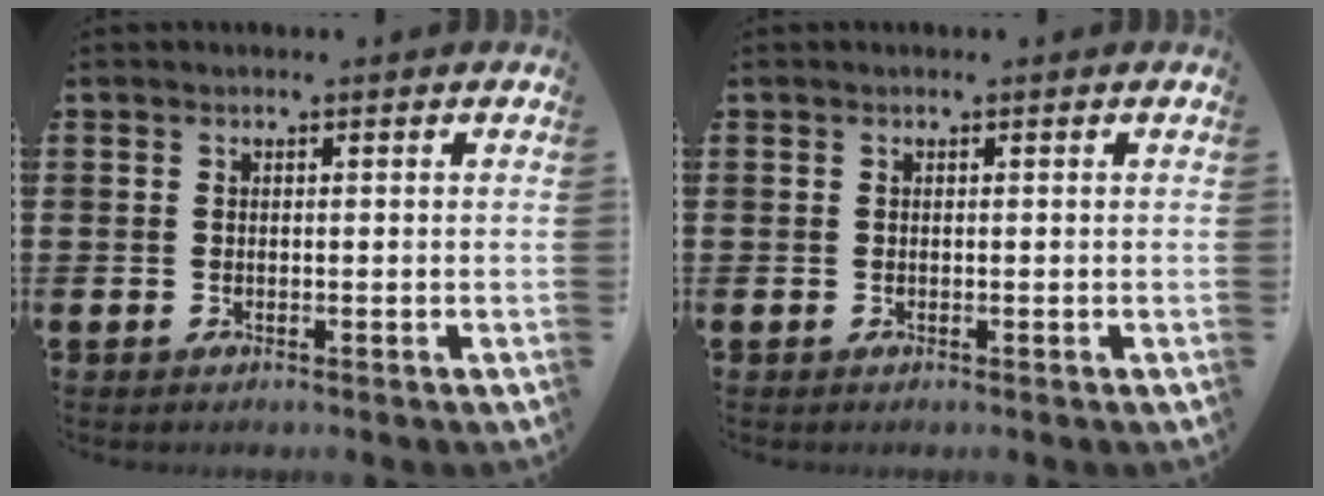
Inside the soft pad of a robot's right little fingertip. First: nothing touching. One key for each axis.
{"total": 0.0}